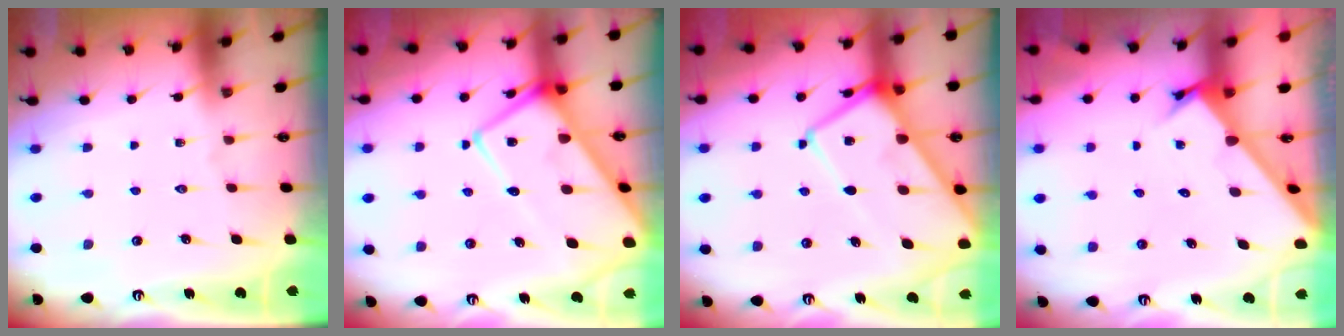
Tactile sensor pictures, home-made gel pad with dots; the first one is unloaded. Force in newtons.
{"total": 16.2, "press": 16.1, "slide": 1.6}
{"total": 15.3, "press": 15.2, "slide": 1.6}
{"total": 2.9, "press": 2.9, "slide": 0.2}